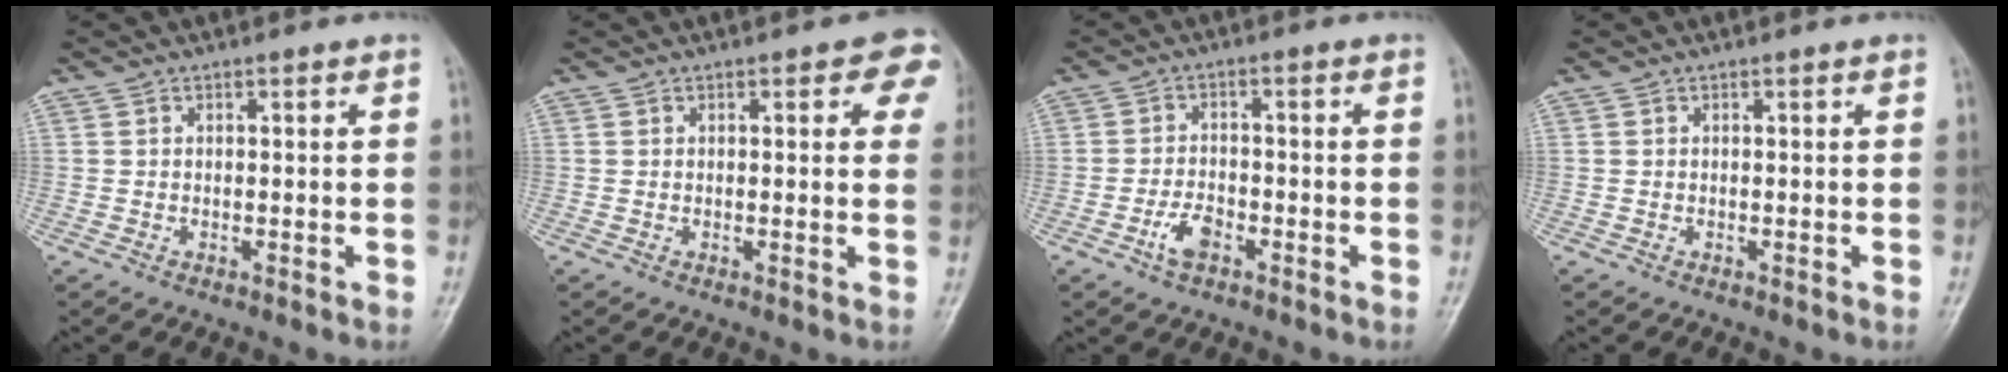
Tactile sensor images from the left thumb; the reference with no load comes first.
{"total": 3.5, "force": [1.4, 1.7, 2.7], "torque": [-0.005, 0.001, 0.006]}
{"total": 4.2, "force": [-2.3, 2.2, 2.8], "torque": [-0.053, 0.016, -0.044]}
{"total": 0.0}